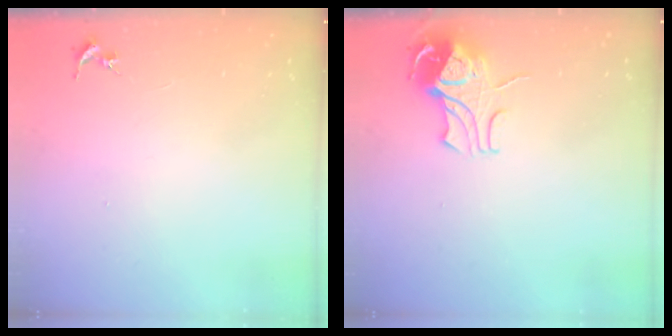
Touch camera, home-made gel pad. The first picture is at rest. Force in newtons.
{"total": 8.9, "press": 8.9, "slide": 0.9}